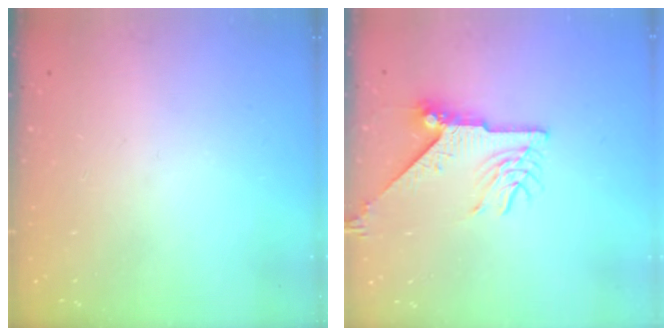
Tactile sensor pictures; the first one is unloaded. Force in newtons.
{"total": 9.8, "press": 9.8, "slide": 0.7}